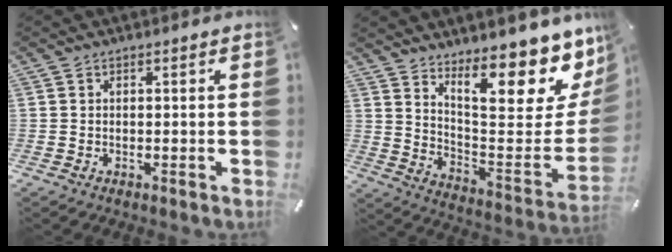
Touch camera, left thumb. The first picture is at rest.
{"total": 19.0, "force": [13.4, 6.5, 11.8], "torque": [-0.138, -0.124, 0.218]}